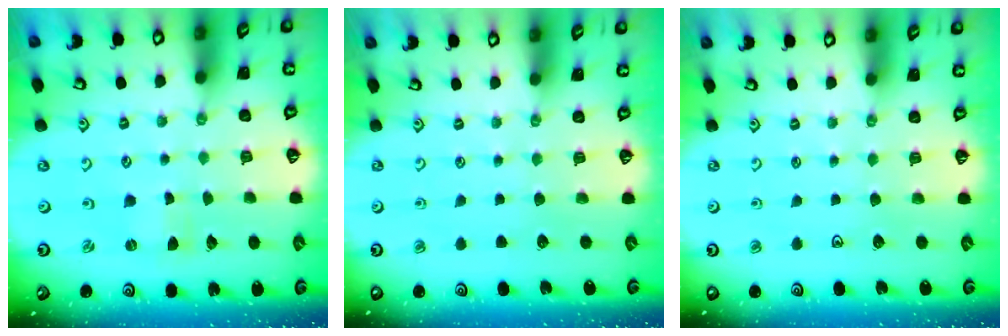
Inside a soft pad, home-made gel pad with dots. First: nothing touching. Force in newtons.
{"total": 0.0}
{"total": 0.0}